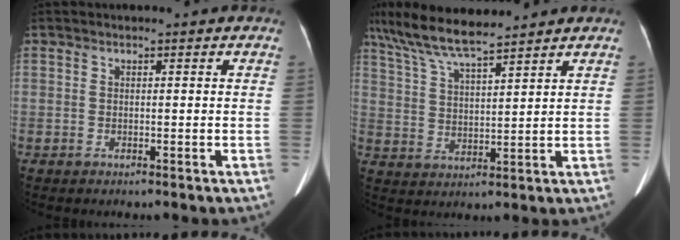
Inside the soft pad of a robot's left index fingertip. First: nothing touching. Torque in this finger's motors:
{"motor_torque": [0.15, -0.86, 0.32, 0.14]}